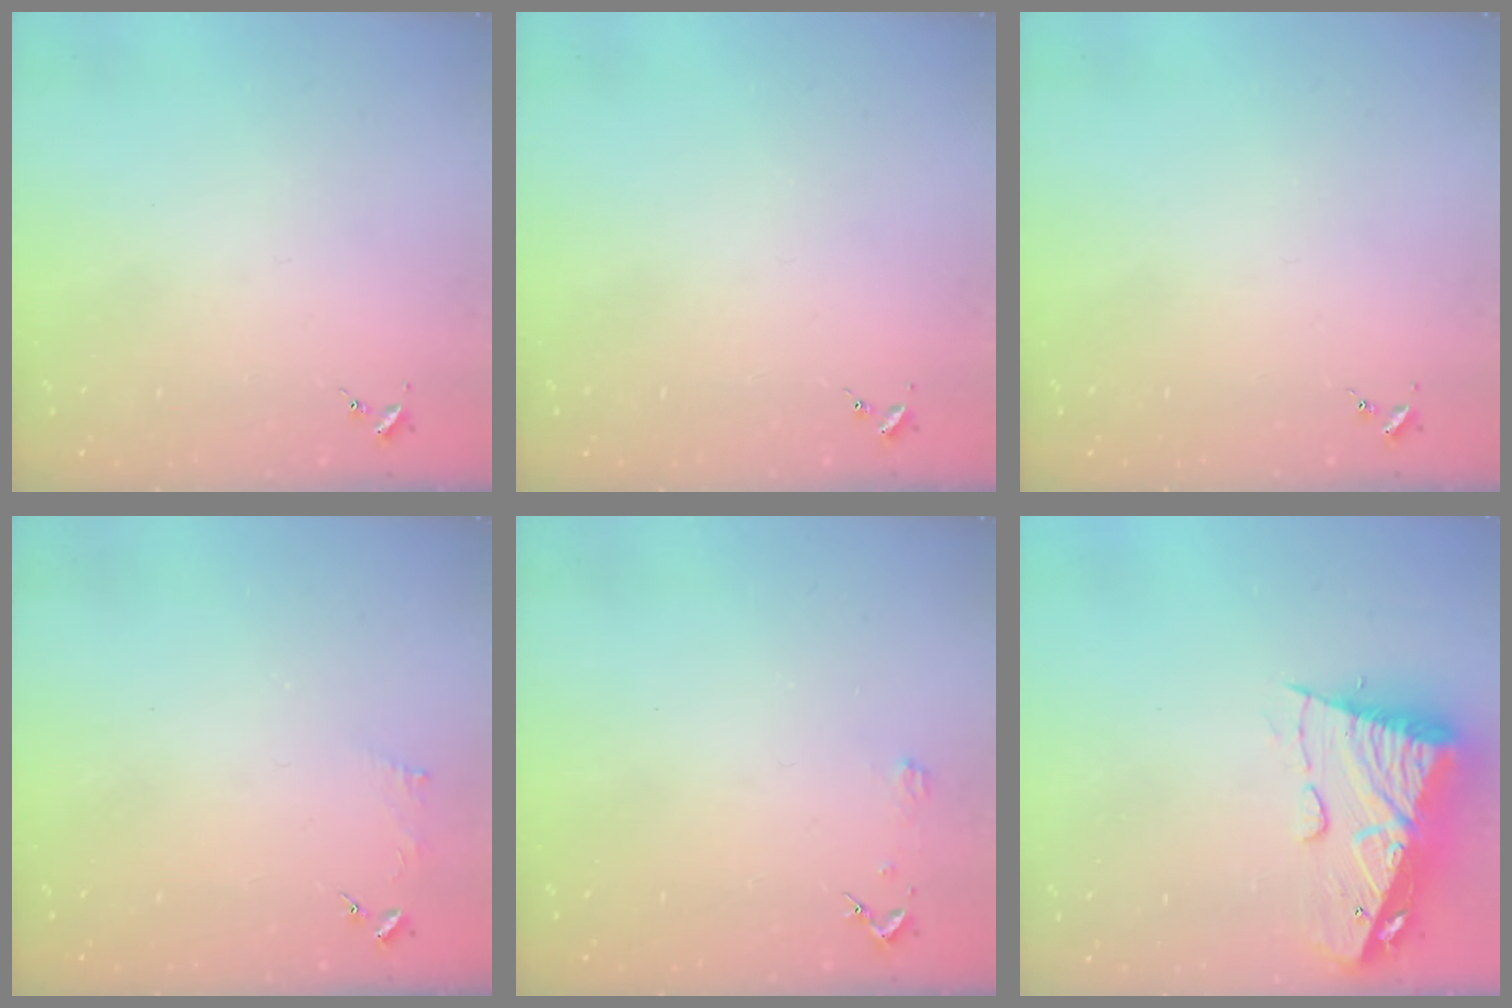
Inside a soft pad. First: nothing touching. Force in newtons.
{"total": 0.0}
{"total": 0.0}
{"total": 2.4, "press": 2.4, "slide": 0.3}
{"total": 2.3, "press": 2.3, "slide": 0.2}
{"total": 14.0, "press": 13.9, "slide": 1.3}